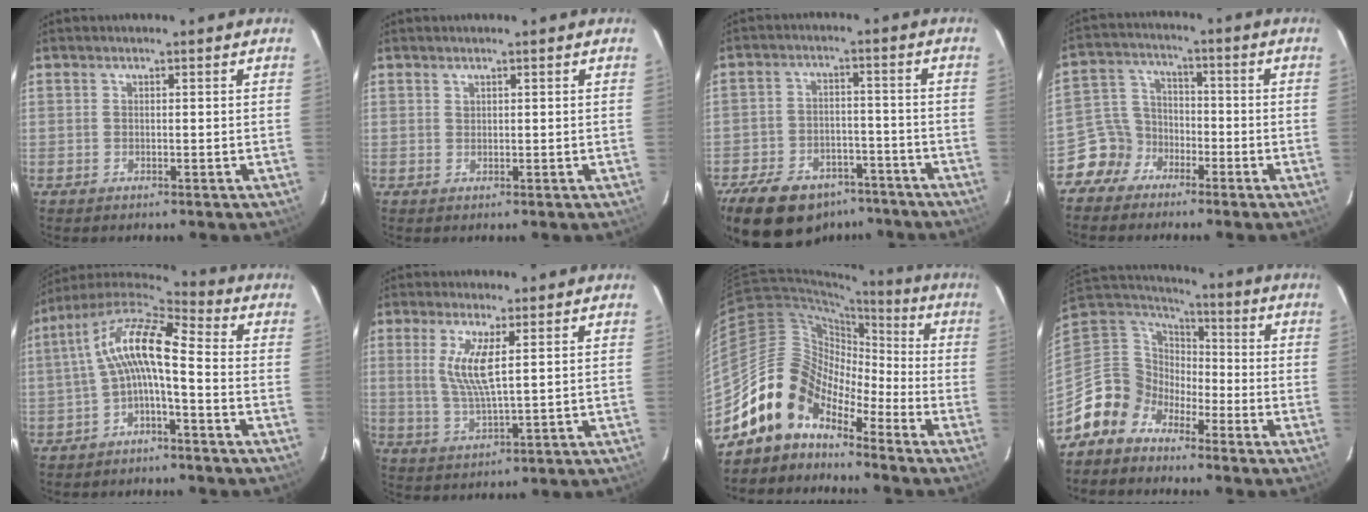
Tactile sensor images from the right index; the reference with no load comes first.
{"total": 0.6, "force": [0.5, 0.3, 0.1], "torque": [-0.001, 0.001, 0.010]}
{"total": 19.6, "force": [-14.0, 10.5, 8.9], "torque": [-0.203, 0.004, -0.199]}
{"total": 7.2, "force": [-4.9, 5.3, 0.2], "torque": [-0.015, 0.032, -0.102]}
{"total": 11.2, "force": [-1.4, 2.9, 10.7], "torque": [-0.215, 0.022, -0.030]}
{"total": 7.5, "force": [2.2, 1.1, 7.1], "torque": [-0.148, -0.010, 0.046]}
{"total": 12.3, "force": [-9.8, 6.5, 3.6], "torque": [-0.062, 0.034, -0.197]}
{"total": 9.5, "force": [-6.6, 6.9, 0.5], "torque": [-0.032, 0.039, -0.144]}